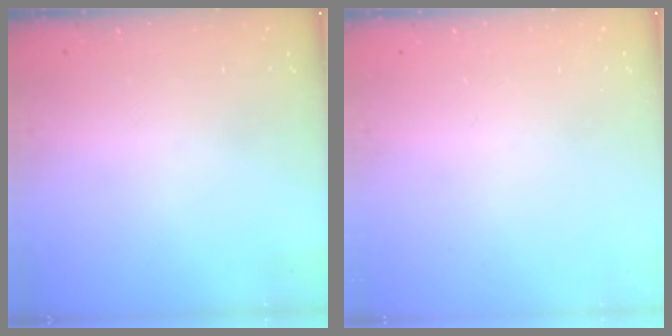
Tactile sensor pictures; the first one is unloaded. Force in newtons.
{"total": 0.0}